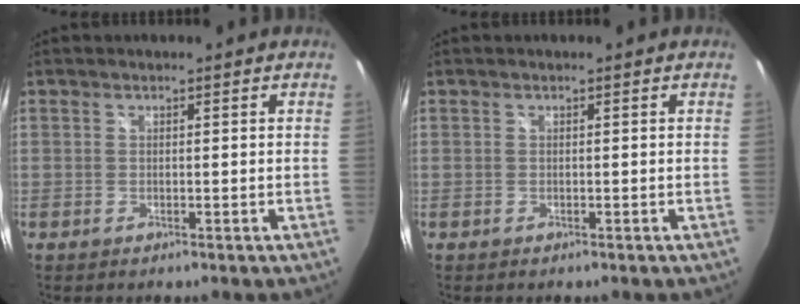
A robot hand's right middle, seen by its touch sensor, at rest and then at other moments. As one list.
[{"total": 0.0}]